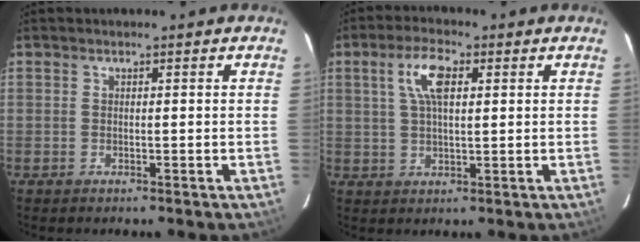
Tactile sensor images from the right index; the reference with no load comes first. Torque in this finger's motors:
{"motor_torque": [0.53, -0.02, 0.37, 0.09]}